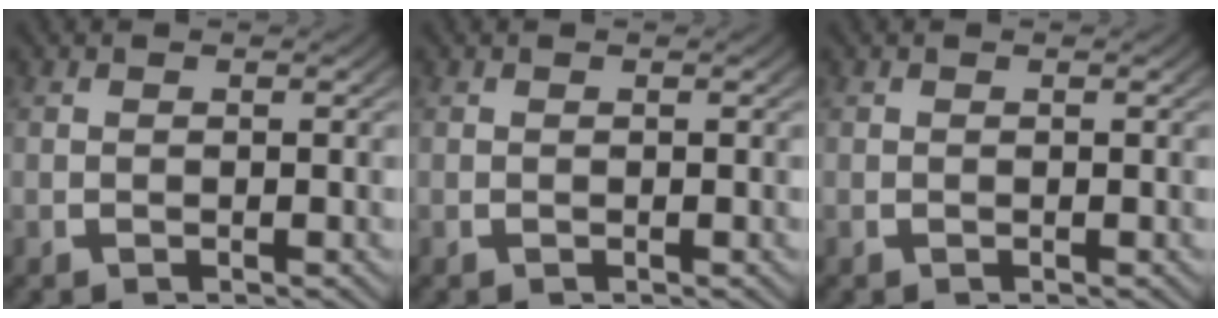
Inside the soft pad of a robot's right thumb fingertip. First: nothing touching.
{"total": 0.0}
{"total": 0.0}